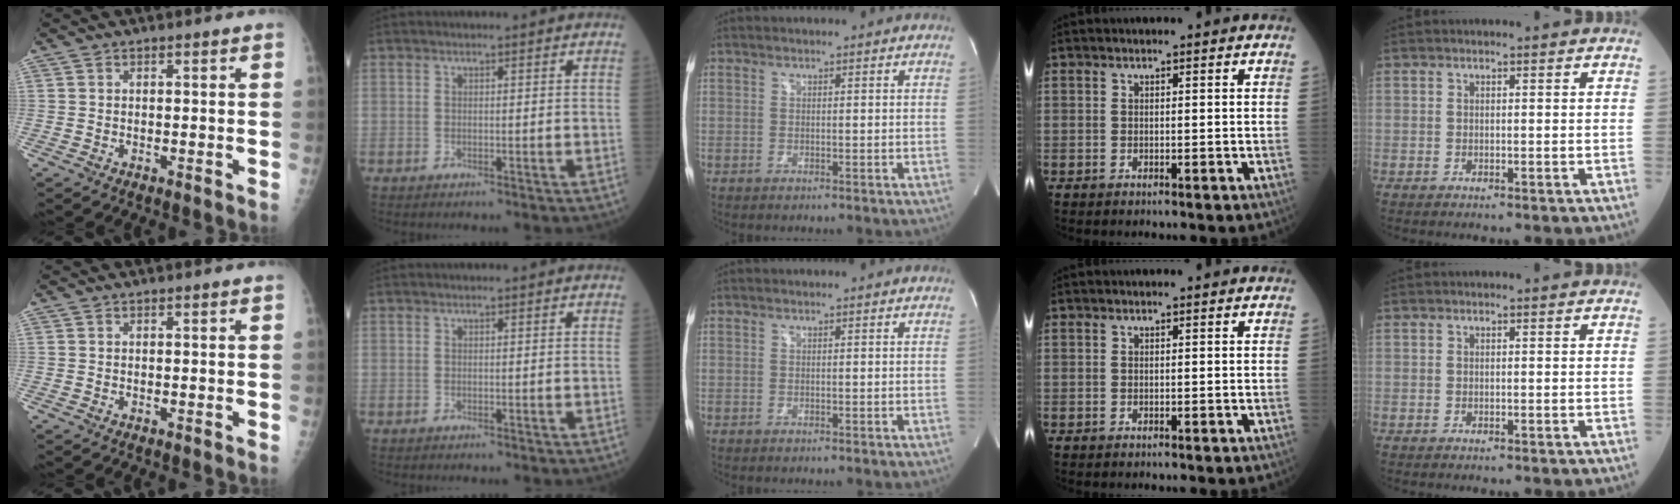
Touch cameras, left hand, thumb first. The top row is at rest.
{}